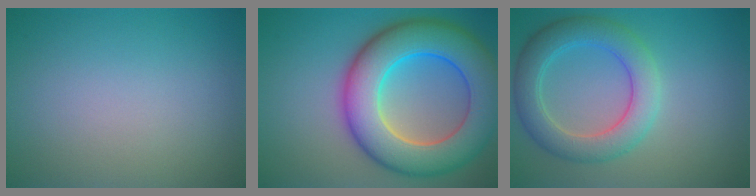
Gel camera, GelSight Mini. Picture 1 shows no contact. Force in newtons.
{"total": 12.0, "press": 12.0, "slide": 0.6}
{"total": 5.4, "press": 5.4, "slide": 0.1}